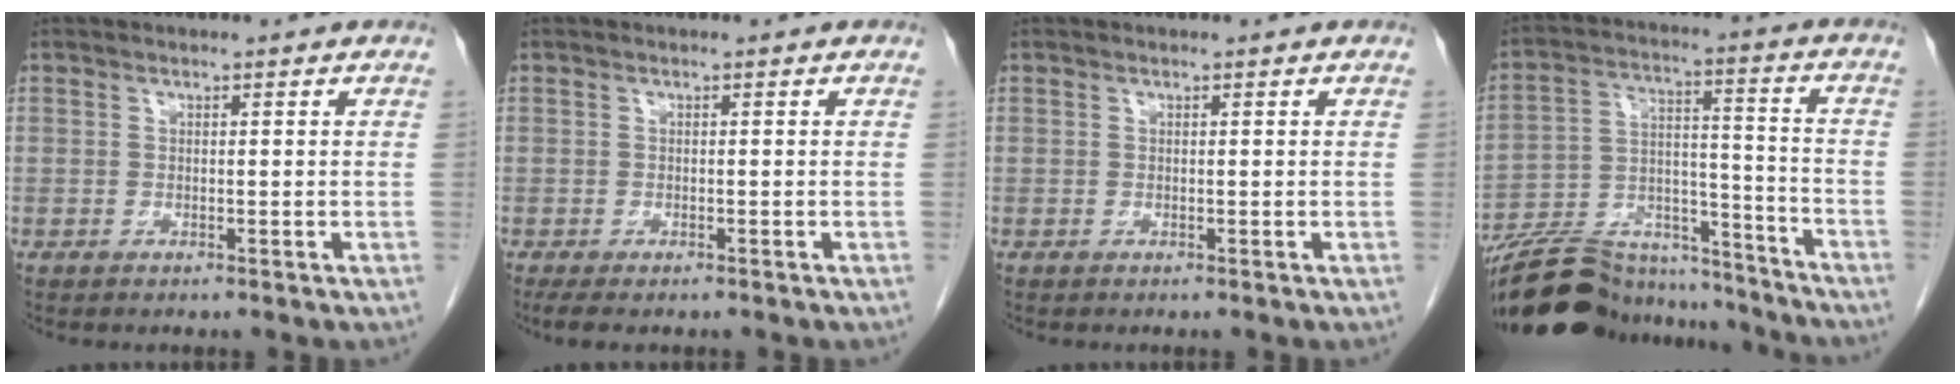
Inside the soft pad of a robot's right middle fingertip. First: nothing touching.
{"total": 3.5, "force": [-2.6, 1.2, 2.0], "torque": [-0.030, -0.010, -0.036]}
{"total": 0.0}
{"total": 22.1, "force": [-20.4, 5.6, 6.5], "torque": [-0.144, 0.012, -0.318]}